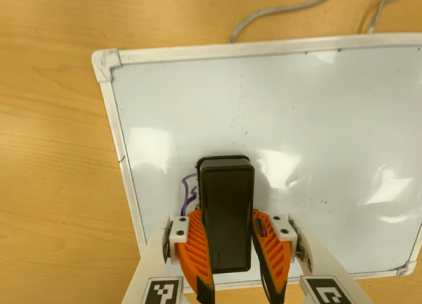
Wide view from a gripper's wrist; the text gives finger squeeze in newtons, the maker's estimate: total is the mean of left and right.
{"total": 16.5, "left": 16.7, "right": 16.4}